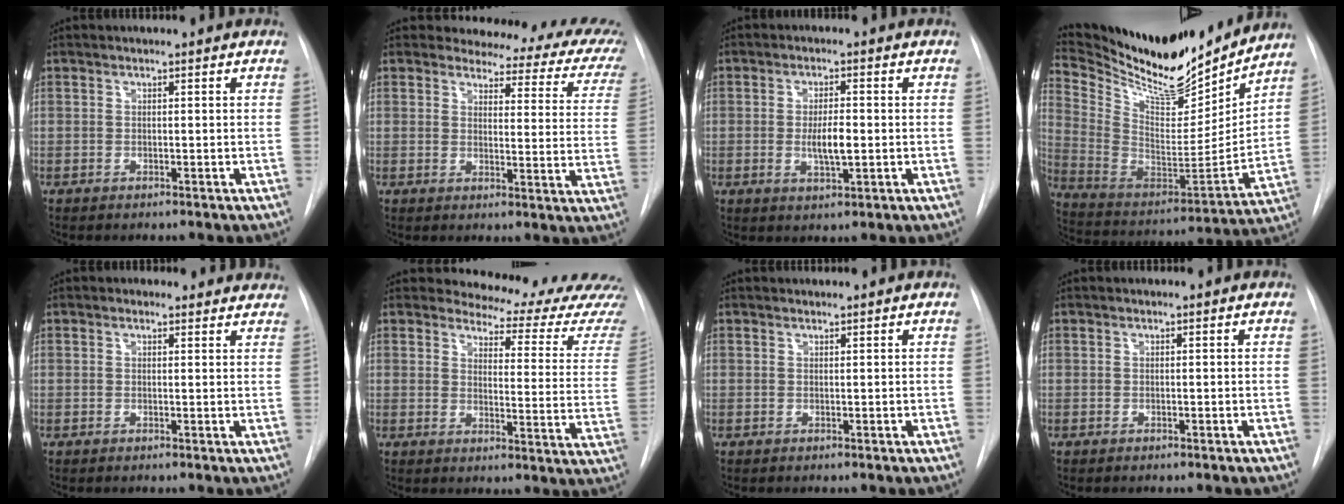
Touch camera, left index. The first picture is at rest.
{"total": 14.9, "force": [13.2, 4.4, 5.4], "torque": [-0.033, -0.052, 0.114]}
{"total": 4.5, "force": [-0.4, 1.1, 4.3], "torque": [-0.079, -0.004, -0.005]}
{"total": 23.2, "force": [21.2, 4.6, 8.3], "torque": [-0.157, -0.037, 0.341]}
{"total": 5.2, "force": [4.8, 2.0, 0.4], "torque": [0.014, 0.001, 0.035]}
{"total": 16.4, "force": [15.9, 2.5, 3.0], "torque": [-0.016, -0.105, 0.158]}
{"total": 0.7, "force": [0.7, 0.0, -0.1], "torque": [-0.005, 0.006, 0.015]}
{"total": 0.0}